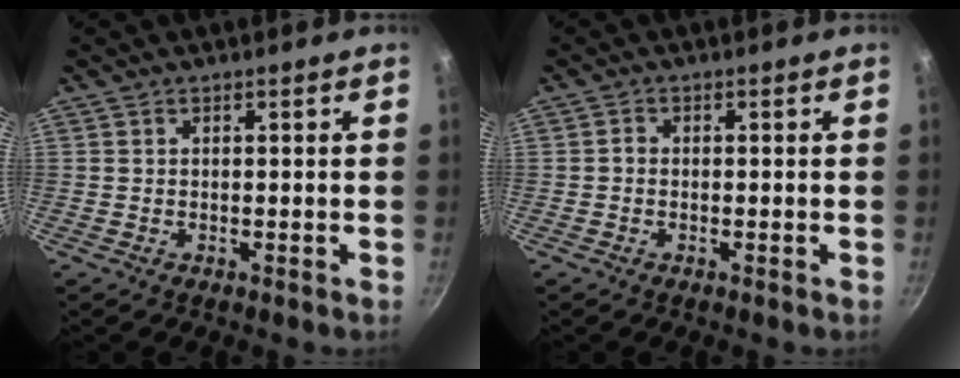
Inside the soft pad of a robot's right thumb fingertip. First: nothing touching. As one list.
[{"total": 1.0, "force": [-0.4, 0.8, 0.4], "torque": [-0.005, 0.004, -0.009]}]